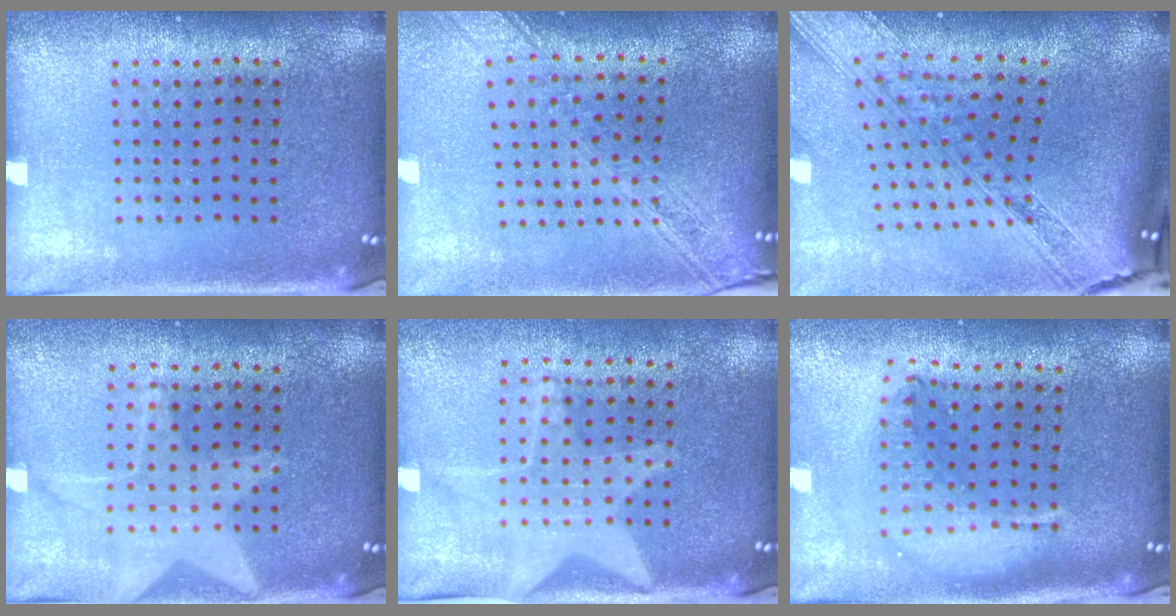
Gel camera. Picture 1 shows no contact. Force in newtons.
{"total": 2.0, "press": 1.8, "slide": 1.0}
{"total": 4.0, "press": 2.9, "slide": 2.7}
{"total": 1.4, "press": 1.4, "slide": 0.2}
{"total": 1.8, "press": 1.5, "slide": 1.0}
{"total": 1.9, "press": 1.5, "slide": 1.1}